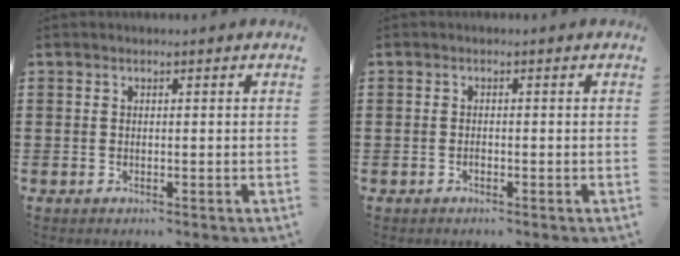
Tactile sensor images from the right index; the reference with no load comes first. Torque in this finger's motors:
{"motor_torque": [2.14, 0.00, 0.07, 0.02]}